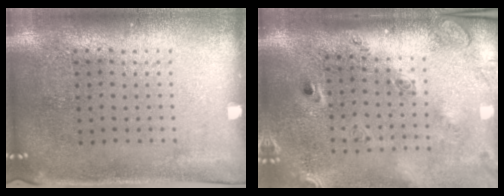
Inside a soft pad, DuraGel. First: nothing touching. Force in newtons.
{"total": 2.8, "press": 1.9, "slide": 2.0}